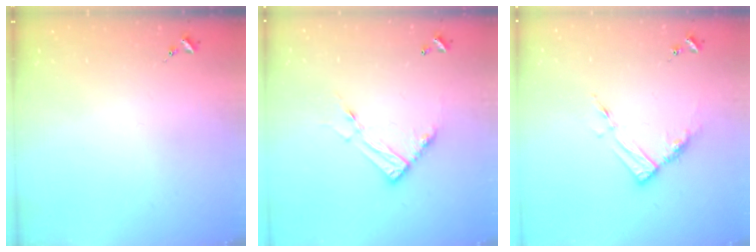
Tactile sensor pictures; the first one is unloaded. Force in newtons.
{"total": 11.2, "press": 11.2, "slide": 0.9}
{"total": 8.8, "press": 8.8, "slide": 0.6}